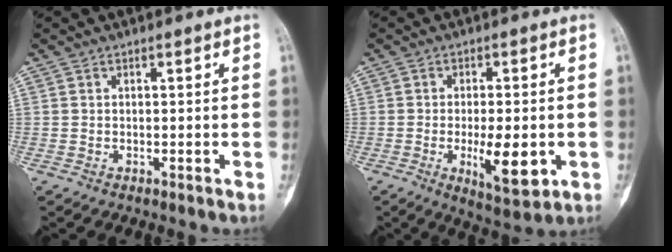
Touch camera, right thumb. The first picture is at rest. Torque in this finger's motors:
{"motor_torque": [-0.05, 0.85, -0.27, 0.01, 0.04]}